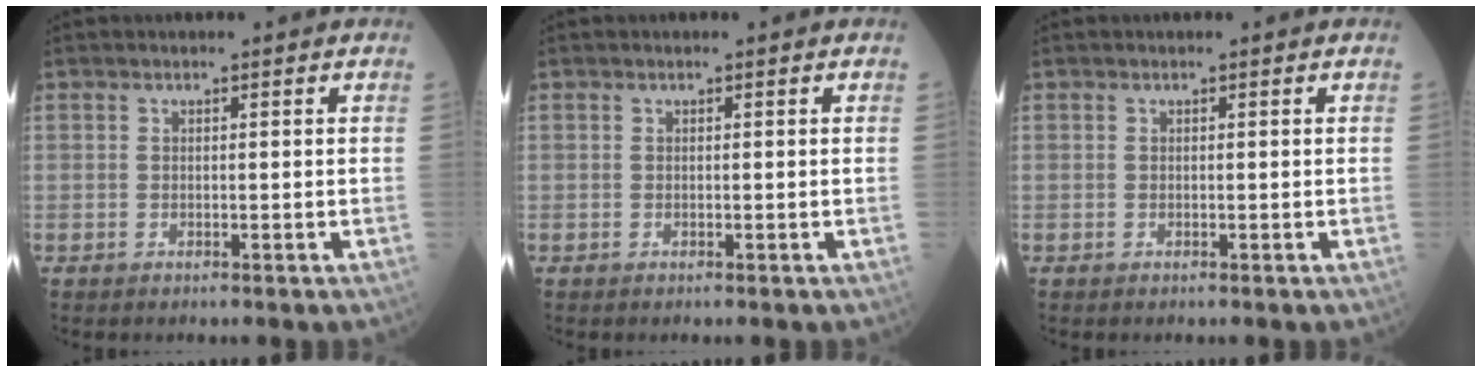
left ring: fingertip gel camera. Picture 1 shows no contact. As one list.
[{"total": 0.0}, {"total": 0.0}]